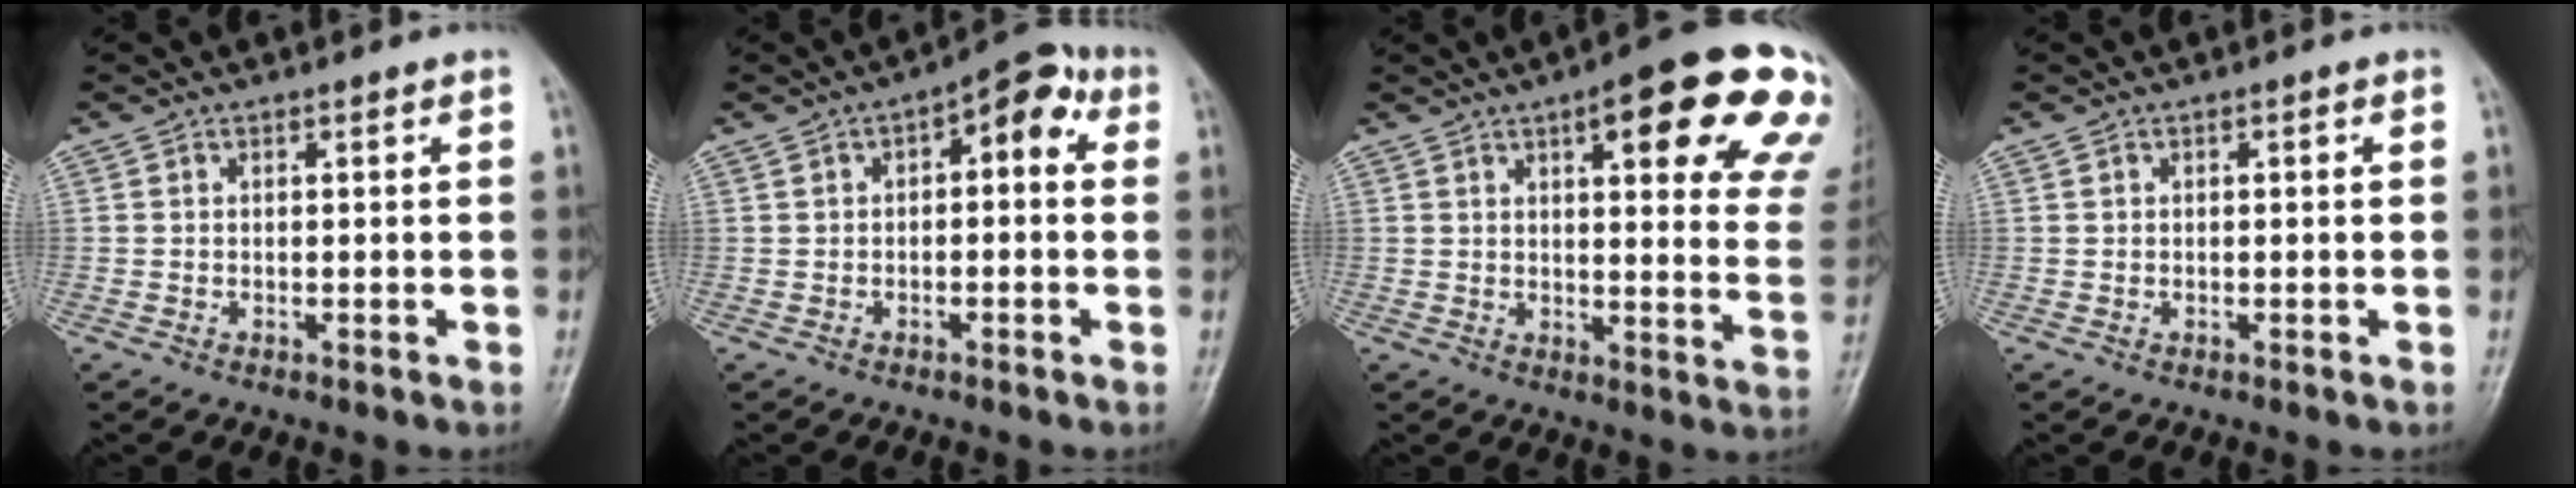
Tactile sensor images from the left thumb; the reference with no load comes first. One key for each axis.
{"total": 7.0, "fx": 1.6, "fy": 3.6, "fz": 5.9, "tx": -0.053, "ty": 0.030, "tz": 0.010}
{"total": 21.9, "fx": 11.0, "fy": 5.9, "fz": 18.0, "tx": -0.201, "ty": -0.026, "tz": 0.126}
{"total": 0.0}